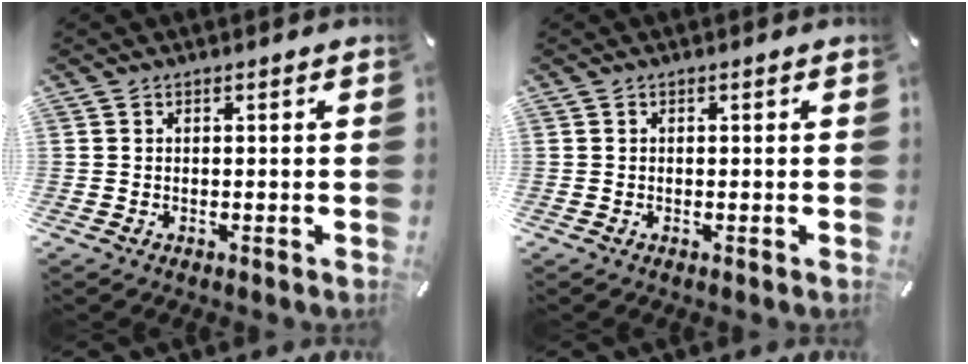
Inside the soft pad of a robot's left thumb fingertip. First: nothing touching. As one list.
[{"total": 0.0}]